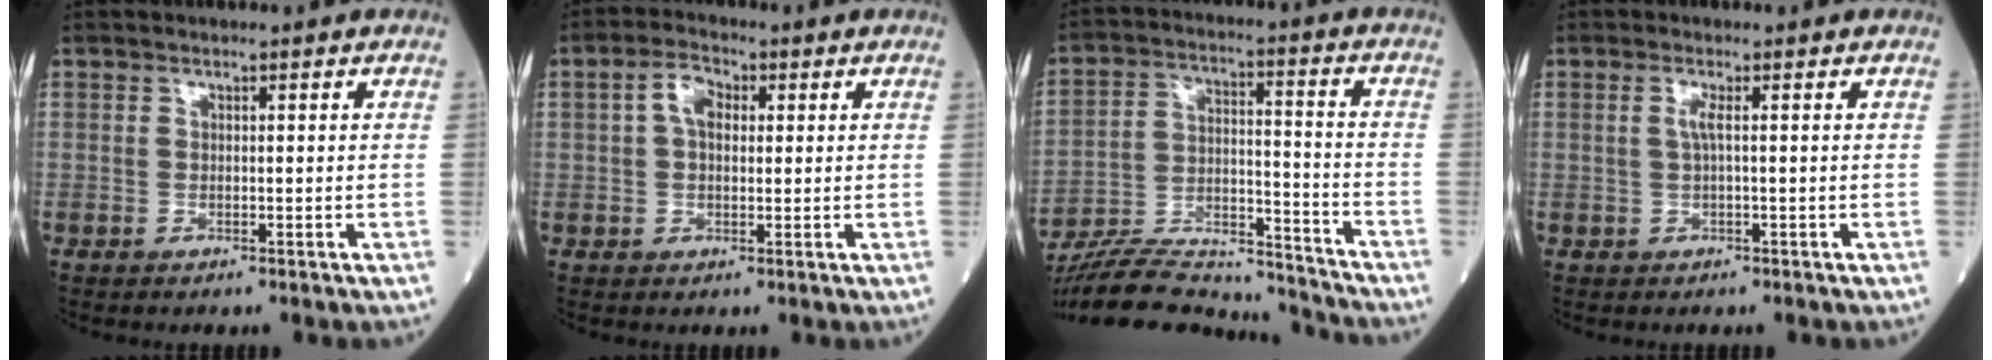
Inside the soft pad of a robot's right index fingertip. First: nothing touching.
{"total": 4.2, "force": [0.9, 2.5, 3.3], "torque": [-0.067, 0.016, 0.016]}
{"total": 19.7, "force": [-18.9, 2.8, 5.0], "torque": [-0.116, 0.010, -0.304]}
{"total": 1.5, "force": [0.2, -0.1, 1.5], "torque": [-0.037, 0.001, 0.001]}